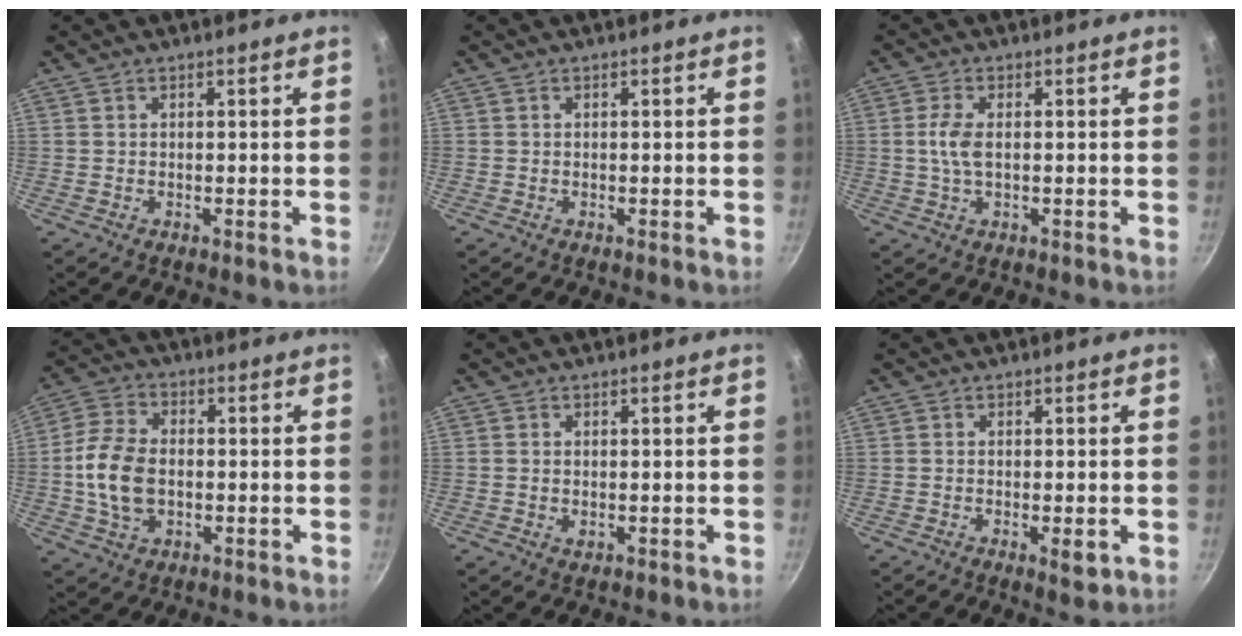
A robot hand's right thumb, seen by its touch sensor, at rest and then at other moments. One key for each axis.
{"total": 0.0}
{"total": 4.2, "fx": 0.1, "fy": 1.9, "fz": 3.7, "tx": -0.086, "ty": 0.004, "tz": 0.000}
{"total": 11.0, "fx": -0.9, "fy": 7.3, "fz": 8.2, "tx": -0.152, "ty": 0.015, "tz": -0.023}
{"total": 1.3, "fx": 0.0, "fy": 0.8, "fz": 1.0, "tx": -0.016, "ty": -0.002, "tz": 0.000}
{"total": 3.0, "fx": -0.9, "fy": 1.0, "fz": 2.7, "tx": -0.044, "ty": -0.006, "tz": -0.013}